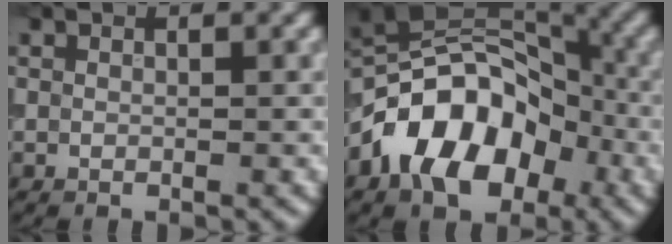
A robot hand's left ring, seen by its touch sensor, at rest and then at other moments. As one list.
[{"total": 11.5, "force": [-4.6, 7.4, 7.5], "torque": [-0.114, 0.015, -0.097]}]